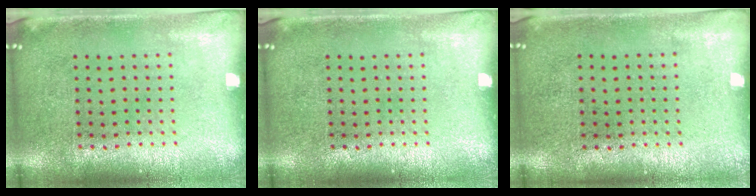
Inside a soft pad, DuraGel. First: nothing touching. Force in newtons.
{"total": 0.0}
{"total": 0.0}